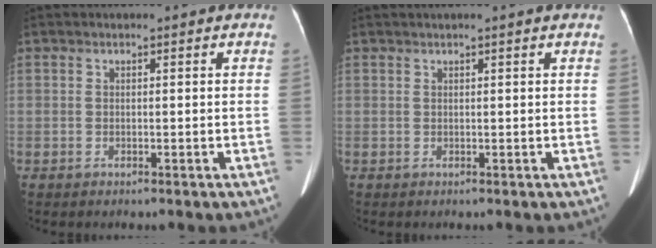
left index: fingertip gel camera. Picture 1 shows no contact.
{"total": 1.3, "force": [0.9, -0.4, 0.8], "torque": [-0.018, 0.011, 0.023]}